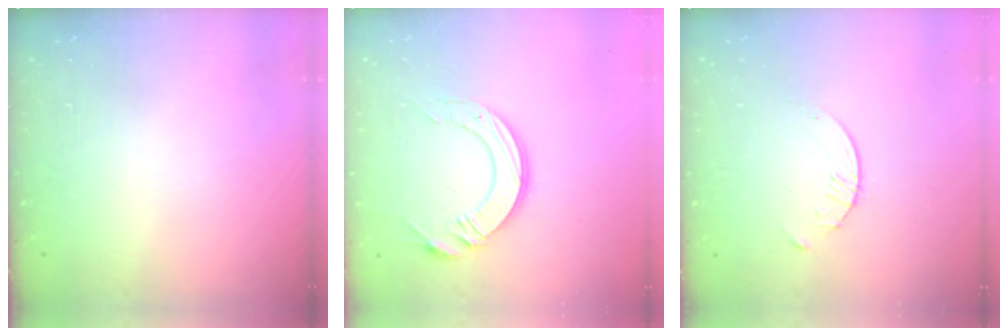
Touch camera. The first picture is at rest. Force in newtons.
{"total": 12.8, "press": 12.7, "slide": 1.2}
{"total": 2.1, "press": 2.1, "slide": 0.3}